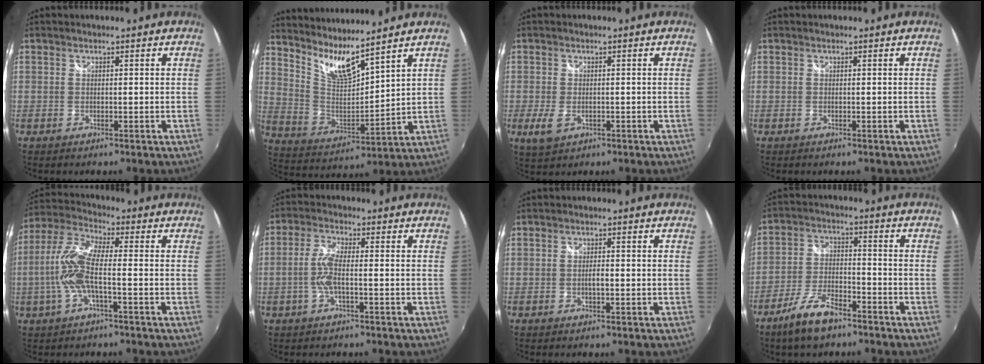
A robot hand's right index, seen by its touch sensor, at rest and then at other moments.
{"total": 9.5, "force": [8.3, 0.4, 4.6], "torque": [-0.086, -0.024, 0.165]}
{"total": 4.1, "force": [-1.4, 2.5, 3.0], "torque": [-0.066, -0.011, -0.022]}
{"total": 0.0}
{"total": 10.9, "force": [-2.2, 2.5, 10.3], "torque": [-0.226, 0.004, -0.045]}
{"total": 5.1, "force": [-1.3, 0.9, 4.9], "torque": [-0.107, 0.004, -0.025]}
{"total": 1.5, "force": [-0.4, 0.5, 1.4], "torque": [-0.024, 0.000, -0.008]}
{"total": 9.3, "force": [-6.7, 3.3, 5.6], "torque": [-0.125, -0.003, -0.124]}